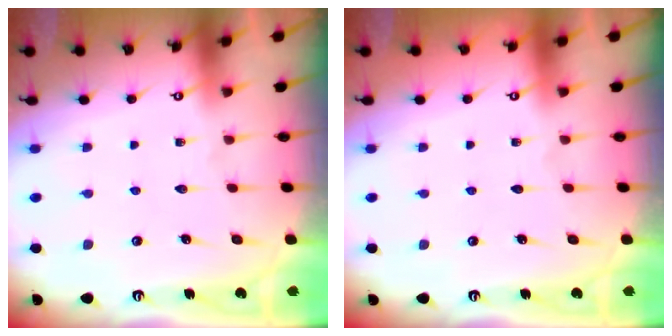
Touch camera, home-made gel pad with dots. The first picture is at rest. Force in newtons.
{"total": 0.0}